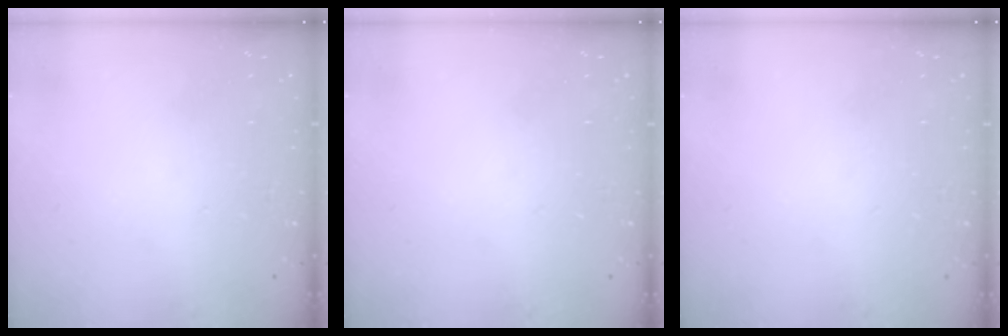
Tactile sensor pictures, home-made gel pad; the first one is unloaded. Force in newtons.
{"total": 0.0}
{"total": 0.0}